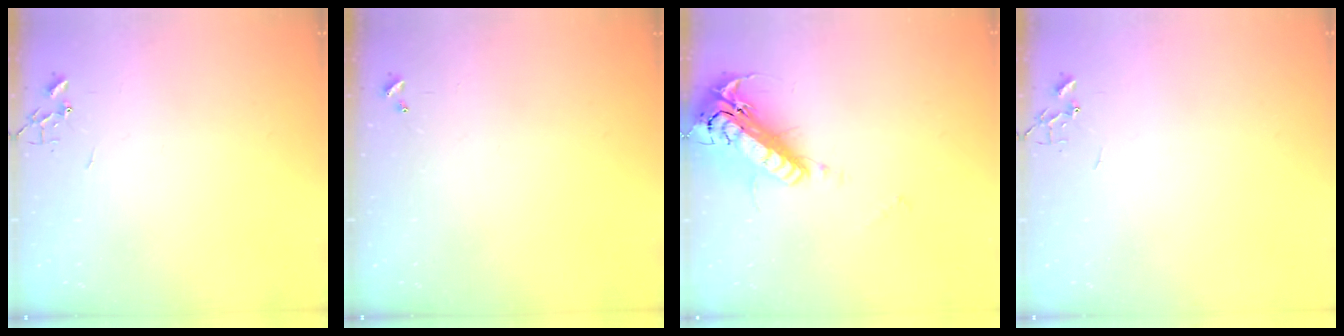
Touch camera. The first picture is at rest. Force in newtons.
{"total": 0.0}
{"total": 21.3, "press": 20.9, "slide": 4.0}
{"total": 0.0}